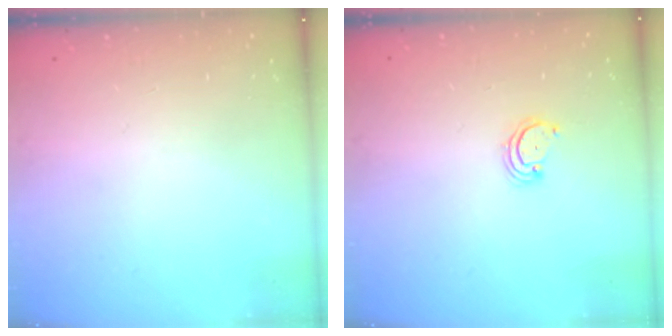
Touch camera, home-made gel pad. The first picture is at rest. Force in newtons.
{"total": 2.3, "press": 2.2, "slide": 0.2}